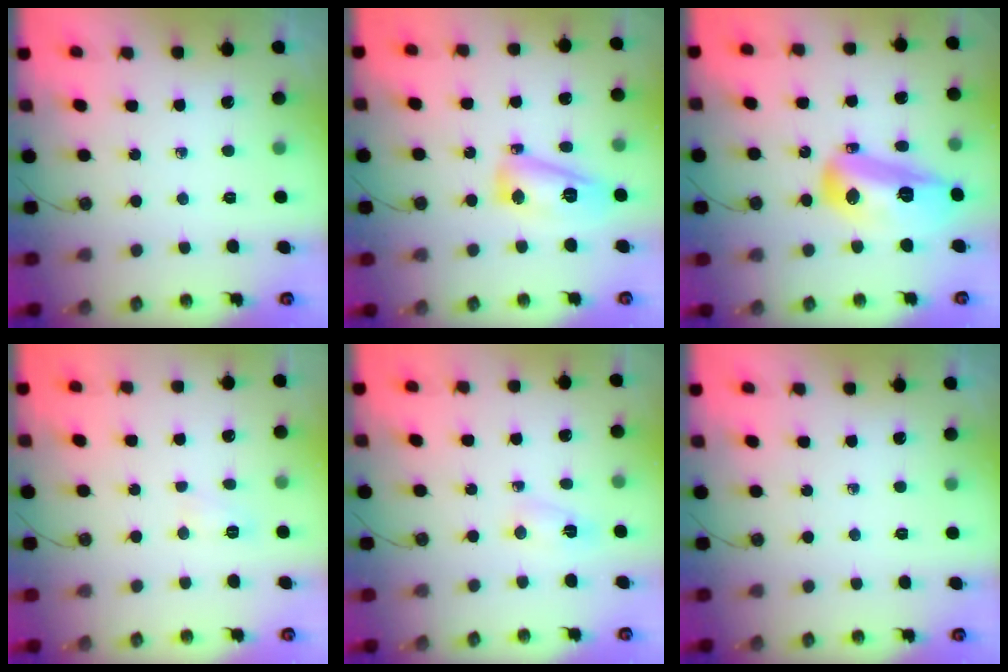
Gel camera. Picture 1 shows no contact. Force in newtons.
{"total": 12.2, "press": 12.1, "slide": 1.1}
{"total": 16.2, "press": 16.2, "slide": 1.5}
{"total": 6.7, "press": 4.7, "slide": 4.8}
{"total": 2.2, "press": 2.2, "slide": 0.5}
{"total": 0.0}